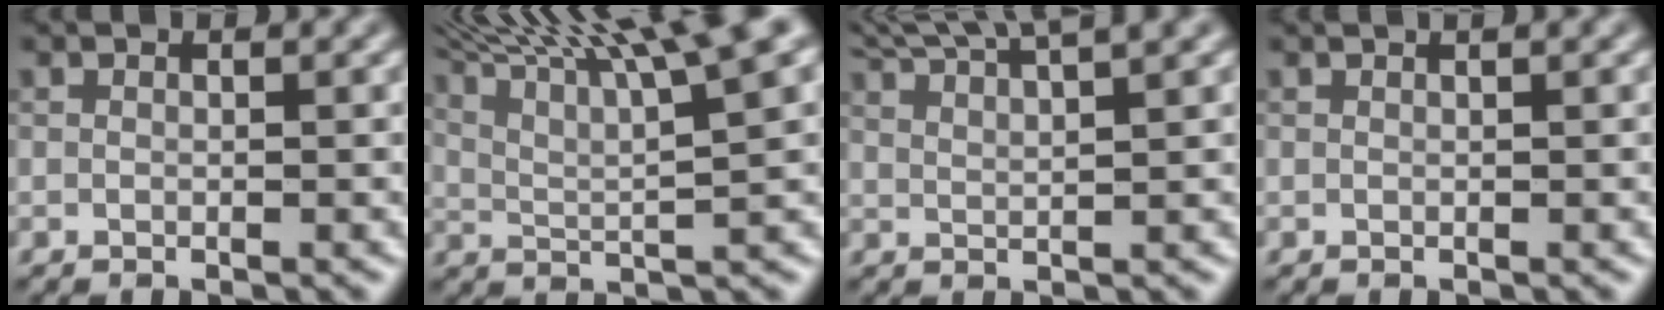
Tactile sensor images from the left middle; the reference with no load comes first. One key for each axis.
{"total": 12.5, "fx": 8.9, "fy": 2.3, "fz": 8.5, "tx": -0.127, "ty": 0.033, "tz": 0.116}
{"total": 7.2, "fx": 6.0, "fy": 1.3, "fz": 3.9, "tx": -0.050, "ty": 0.029, "tz": 0.064}
{"total": 1.1, "fx": 0.7, "fy": 0.4, "fz": 0.7, "tx": -0.005, "ty": -0.002, "tz": 0.002}